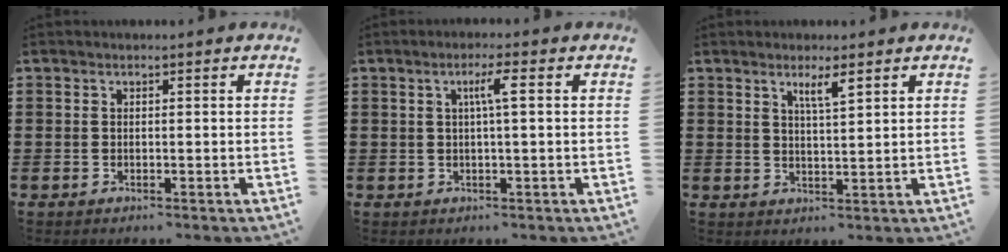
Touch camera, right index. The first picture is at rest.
{"total": 3.1, "force": [0.5, 0.0, 3.1], "torque": [-0.059, 0.002, 0.005]}
{"total": 3.1, "force": [2.0, 0.3, 2.4], "torque": [-0.042, -0.001, 0.032]}